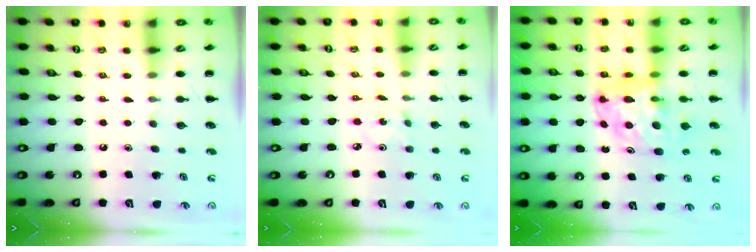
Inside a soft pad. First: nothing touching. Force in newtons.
{"total": 1.0, "press": 1.0, "slide": 0.2}
{"total": 9.6, "press": 9.2, "slide": 2.8}